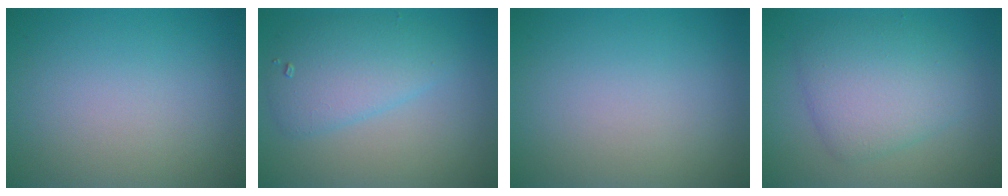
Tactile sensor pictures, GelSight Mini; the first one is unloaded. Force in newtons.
{"total": 4.1, "press": 4.1, "slide": 0.2}
{"total": 0.0}
{"total": 4.9, "press": 4.9, "slide": 0.1}